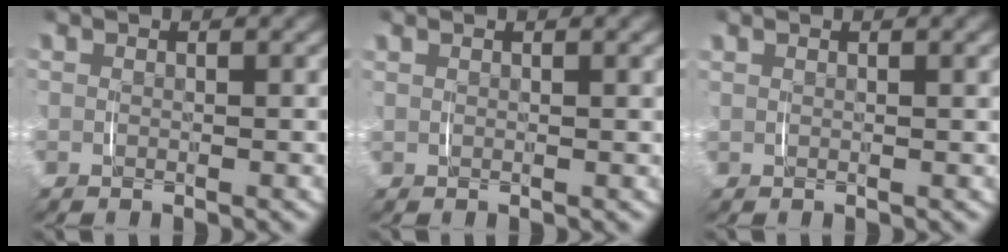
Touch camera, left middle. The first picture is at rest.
{"total": 1.2, "force": [0.8, 0.1, 0.9], "torque": [-0.013, 0.007, 0.013]}
{"total": 1.2, "force": [0.8, 0.2, 0.9], "torque": [-0.013, 0.008, 0.013]}